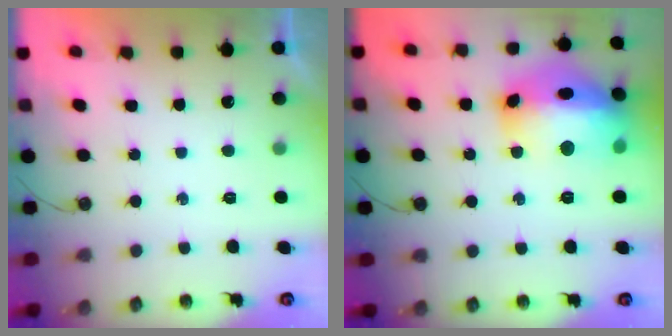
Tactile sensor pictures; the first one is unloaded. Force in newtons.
{"total": 21.8, "press": 21.7, "slide": 2.2}